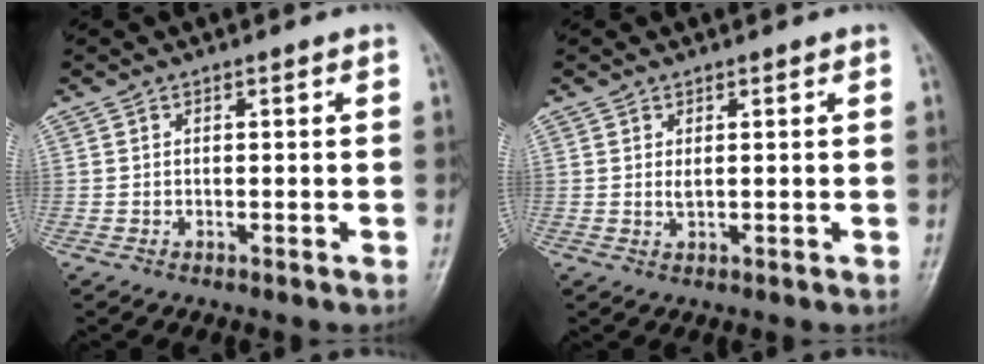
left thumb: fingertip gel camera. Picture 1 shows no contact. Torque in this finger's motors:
{"motor_torque": [0.02, 0.02, 0.09, -0.02, 0.01]}